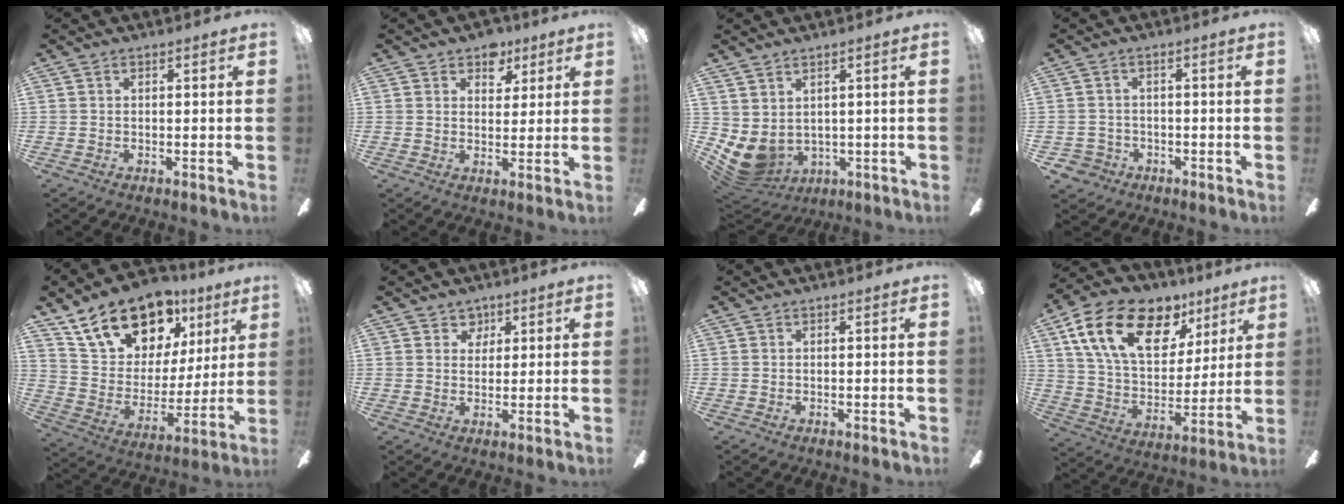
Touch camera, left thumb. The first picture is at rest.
{"total": 6.2, "force": [4.1, 4.2, 2.3], "torque": [-0.019, -0.013, 0.068]}
{"total": 5.8, "force": [0.1, 4.5, 3.6], "torque": [-0.118, -0.022, 0.002]}
{"total": 3.4, "force": [-1.5, 3.0, 0.7], "torque": [-0.029, 0.007, -0.033]}
{"total": 20.7, "force": [14.3, 11.6, 9.4], "torque": [-0.162, -0.082, 0.260]}
{"total": 4.1, "force": [2.7, 3.1, 0.6], "torque": [0.000, -0.007, 0.045]}
{"total": 0.0}
{"total": 22.3, "force": [11.6, 13.0, 14.0], "torque": [-0.247, -0.043, 0.207]}